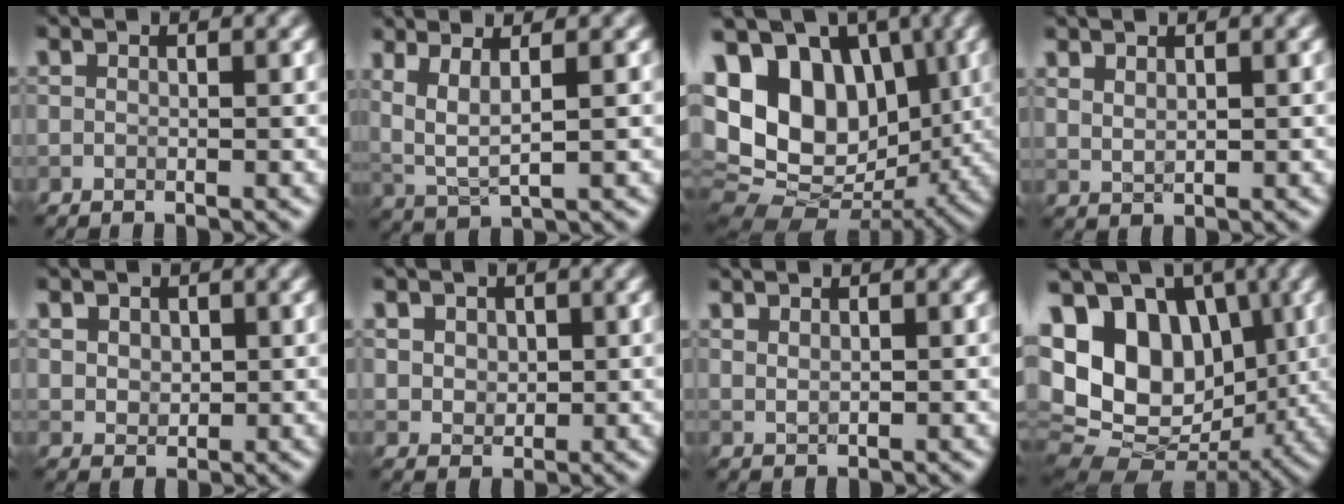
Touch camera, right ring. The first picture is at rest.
{"total": 3.6, "force": [1.4, 0.9, 3.1], "torque": [-0.068, -0.004, 0.034]}
{"total": 14.3, "force": [3.8, 9.7, 9.8], "torque": [-0.187, 0.015, 0.065]}
{"total": 1.4, "force": [1.0, 0.6, 0.7], "torque": [-0.018, -0.002, 0.025]}
{"total": 2.8, "force": [1.3, 2.1, 1.3], "torque": [-0.037, 0.003, 0.030]}
{"total": 3.2, "force": [1.4, 2.5, 1.5], "torque": [-0.040, 0.002, 0.029]}
{"total": 1.1, "force": [0.8, 0.5, 0.6], "torque": [-0.015, -0.002, 0.019]}
{"total": 14.0, "force": [3.1, 9.8, 9.5], "torque": [-0.175, 0.013, 0.053]}